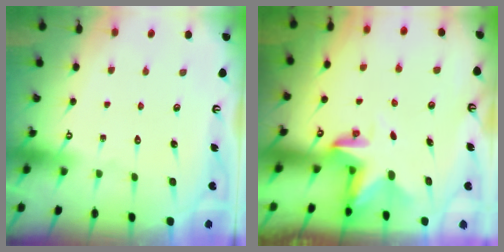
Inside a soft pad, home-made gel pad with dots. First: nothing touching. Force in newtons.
{"total": 3.4, "press": 3.4, "slide": 0.2}